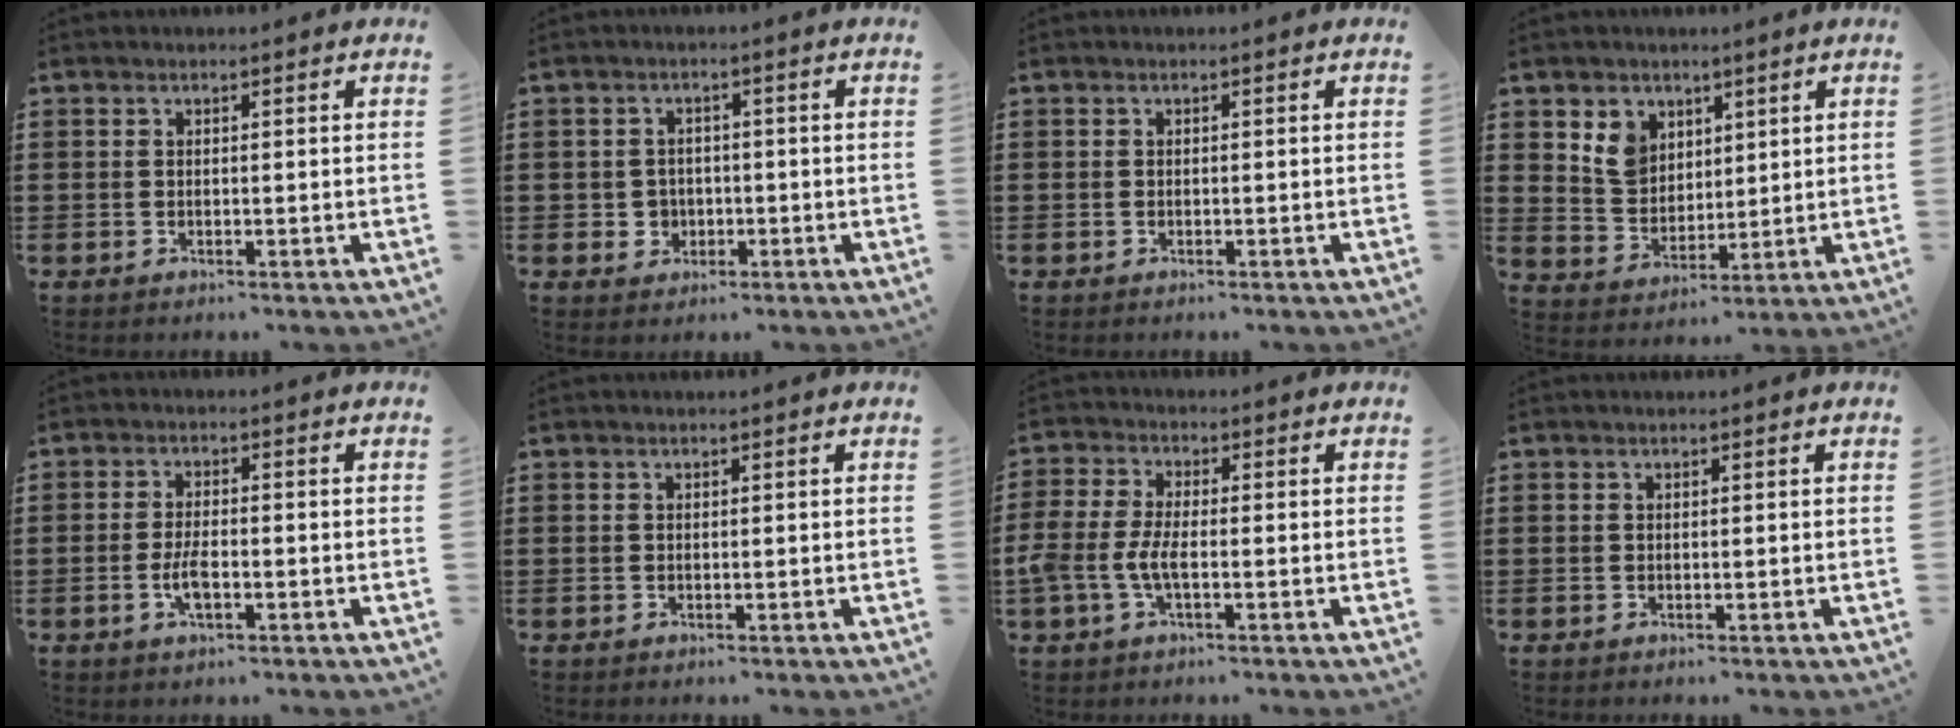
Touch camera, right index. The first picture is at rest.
{"total": 2.8, "force": [-0.6, 2.6, 0.7], "torque": [-0.024, 0.006, -0.017]}
{"total": 0.0}
{"total": 6.2, "force": [3.3, 5.0, 1.6], "torque": [-0.058, 0.015, 0.063]}
{"total": 3.7, "force": [-1.2, 1.3, 3.3], "torque": [-0.071, -0.002, -0.024]}
{"total": 0.0}
{"total": 5.0, "force": [-1.7, 2.0, 4.2], "torque": [-0.106, -0.006, -0.039]}
{"total": 0.0}